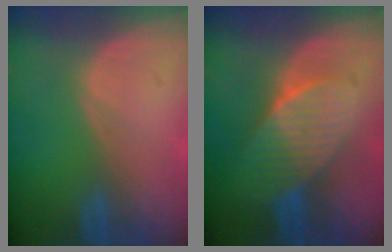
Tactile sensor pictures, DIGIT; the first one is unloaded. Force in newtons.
{"total": 7.4, "press": 6.7, "slide": 3.2}